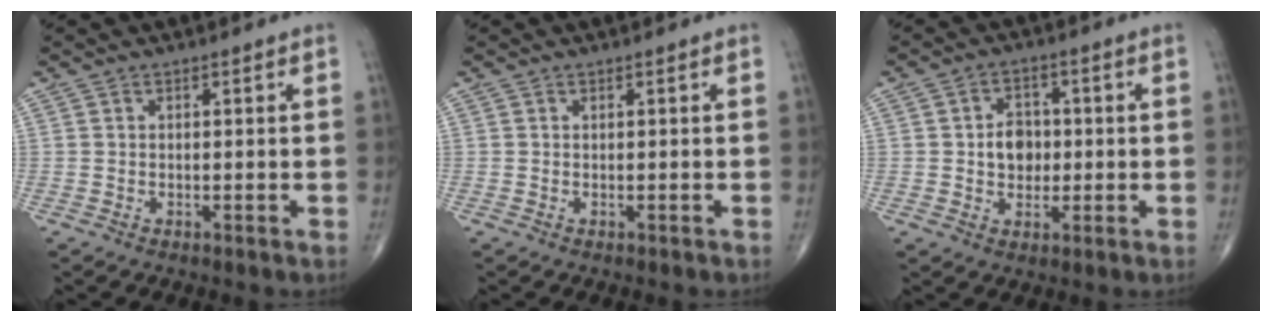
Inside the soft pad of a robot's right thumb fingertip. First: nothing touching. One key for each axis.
{"total": 0.0}
{"total": 5.9, "fx": 0.0, "fy": 4.7, "fz": 3.6, "tx": -0.030, "ty": 0.008, "tz": -0.002}